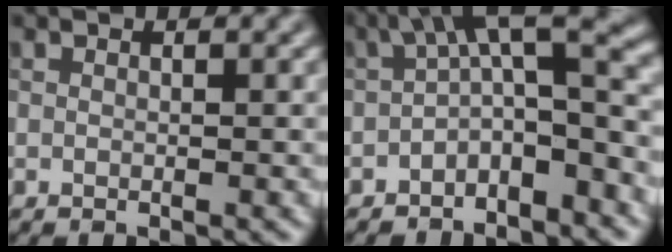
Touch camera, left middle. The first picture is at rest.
{"total": 6.2, "force": [-1.8, 2.1, 5.6], "torque": [-0.077, 0.020, -0.047]}